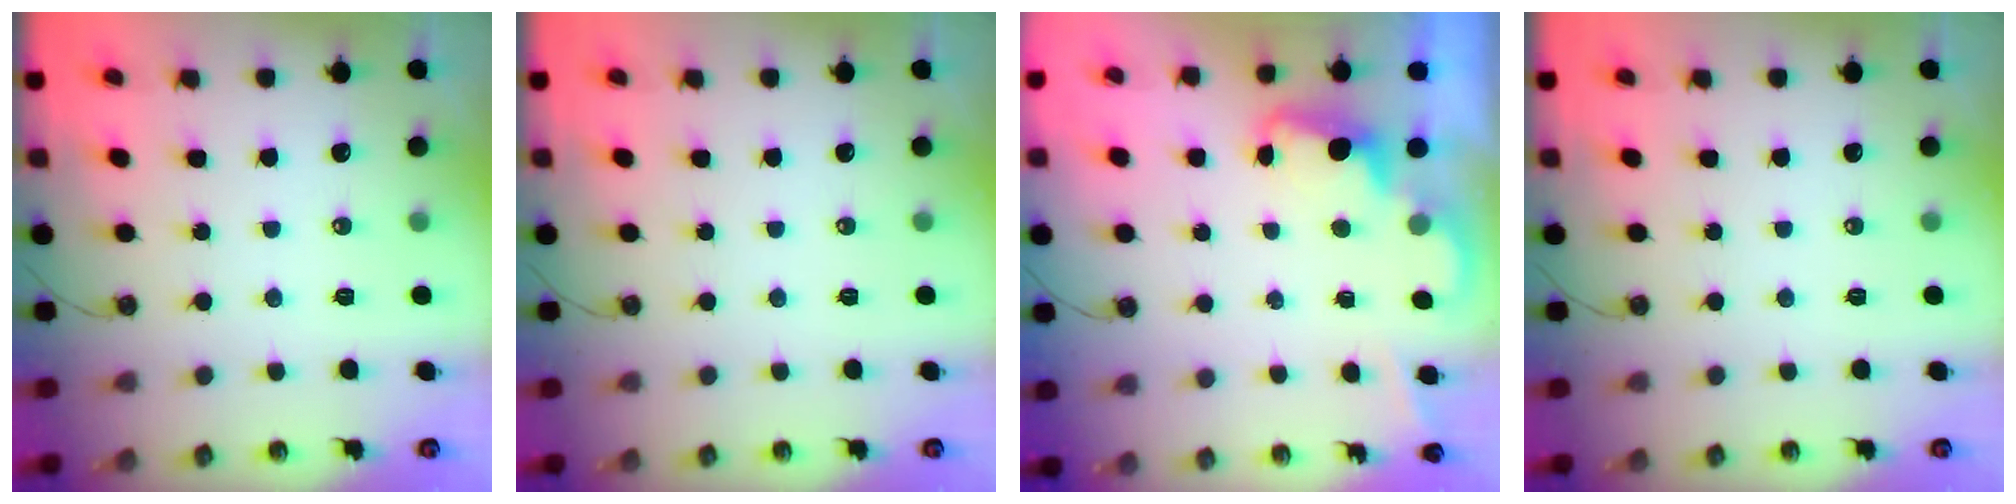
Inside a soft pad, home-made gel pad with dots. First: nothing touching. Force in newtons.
{"total": 0.0}
{"total": 2.4, "press": 2.4, "slide": 0.5}
{"total": 0.0}